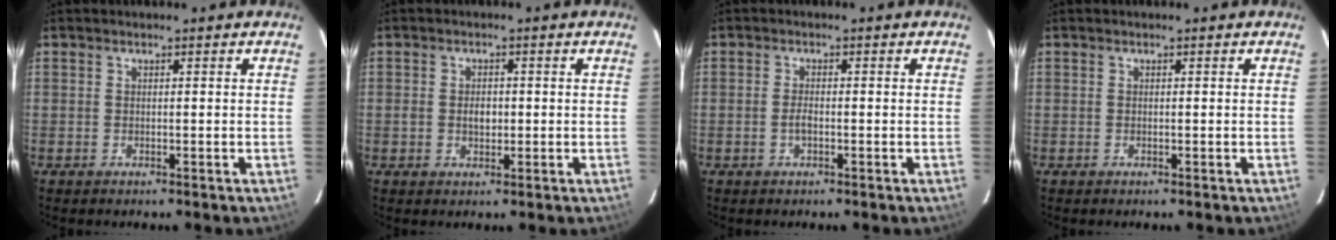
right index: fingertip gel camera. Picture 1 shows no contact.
{"total": 2.4, "force": [-0.2, 1.7, 1.8], "torque": [-0.029, 0.002, -0.002]}
{"total": 1.6, "force": [-0.5, 0.6, 1.4], "torque": [-0.030, 0.001, -0.011]}
{"total": 0.0}